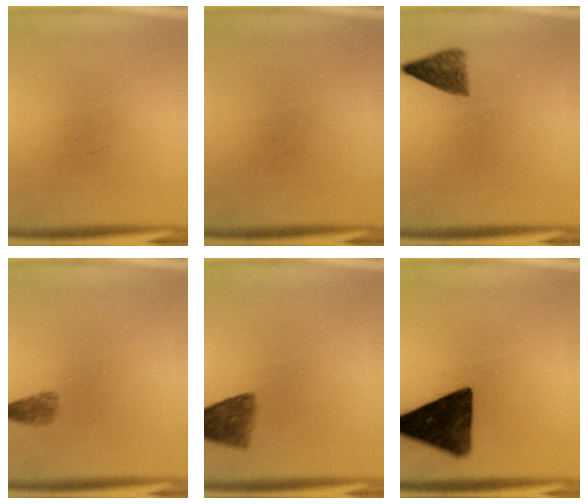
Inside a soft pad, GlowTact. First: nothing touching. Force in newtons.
{"total": 0.0}
{"total": 3.7}
{"total": 1.8}
{"total": 5.4}
{"total": 13.7}